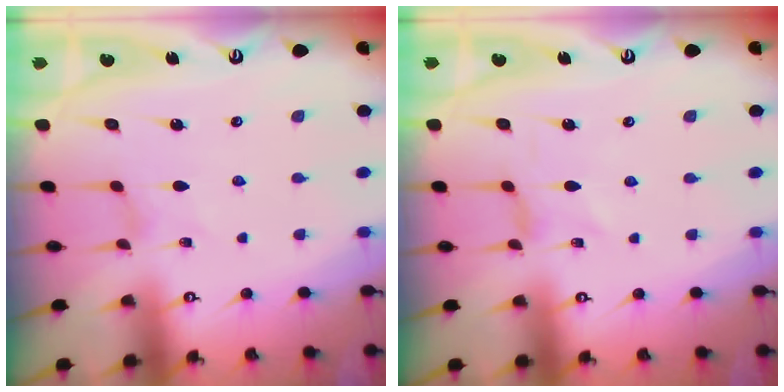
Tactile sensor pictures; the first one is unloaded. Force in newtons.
{"total": 0.0}